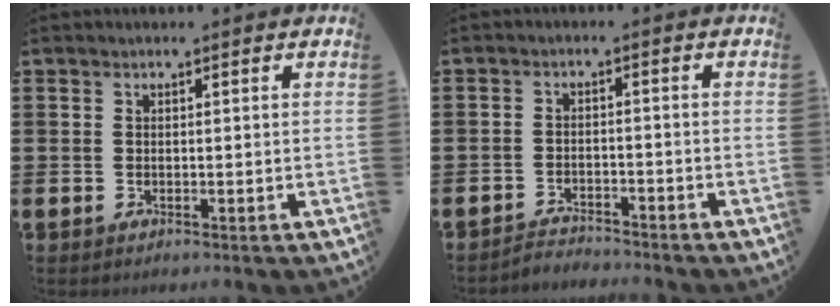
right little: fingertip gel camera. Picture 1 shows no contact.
{"total": 2.3, "force": [-2.3, 0.0, -0.3], "torque": [-0.003, 0.003, -0.051]}